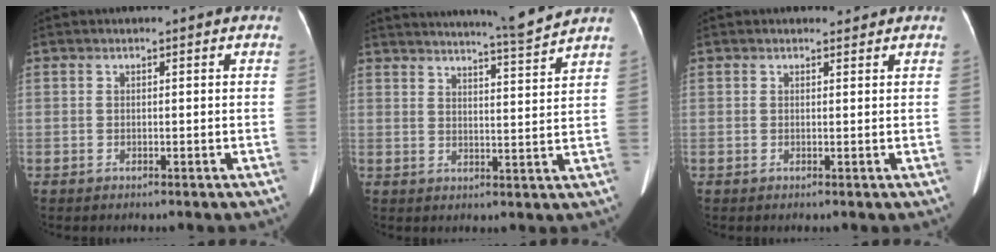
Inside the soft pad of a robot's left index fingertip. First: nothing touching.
{"total": 10.6, "force": [9.9, -1.9, 3.3], "torque": [-0.057, -0.026, 0.138]}
{"total": 0.8, "force": [0.7, 0.2, -0.2], "torque": [-0.006, -0.006, 0.010]}